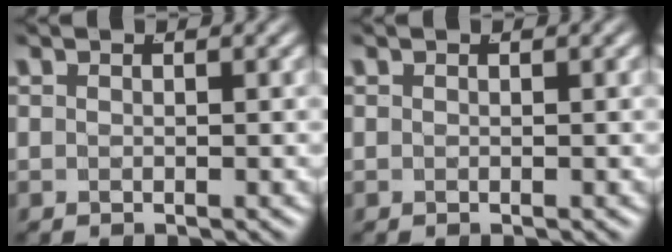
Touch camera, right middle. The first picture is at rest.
{"total": 0.0}